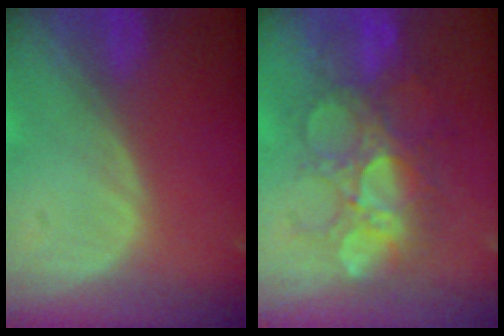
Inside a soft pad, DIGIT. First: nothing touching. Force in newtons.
{"total": 9.0, "press": 8.8, "slide": 1.7}